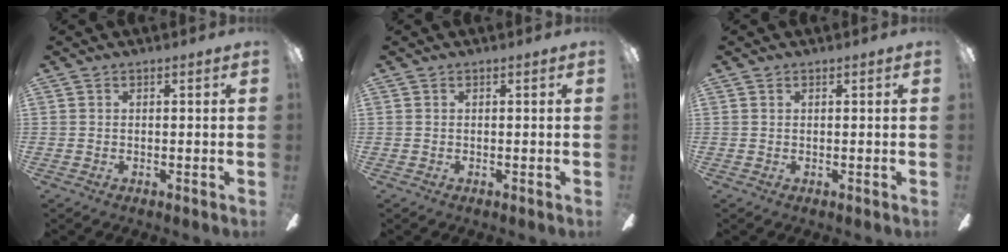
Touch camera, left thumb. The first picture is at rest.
{"total": 0.0}
{"total": 0.0}